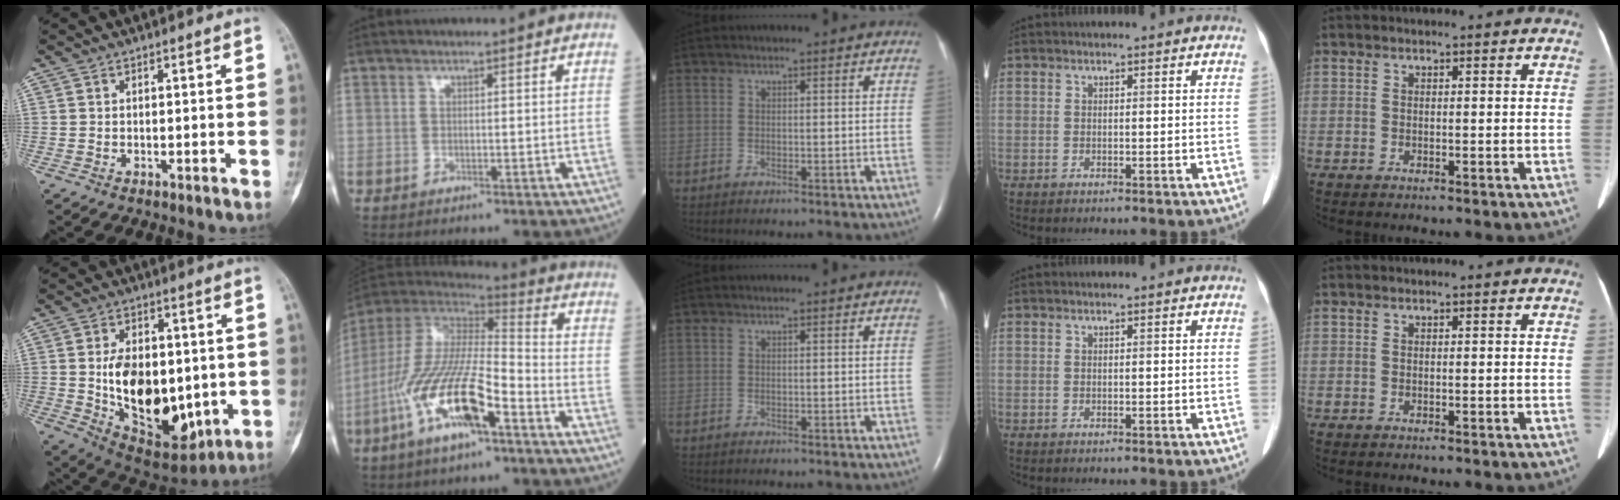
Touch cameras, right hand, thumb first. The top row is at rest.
{"thumb": {"total": 20.1, "force": [-1.0, 12.1, 16.1], "torque": [-0.211, -0.019, 0.010]}, "index": {"total": 17.5, "force": [-7.8, 4.0, 15.1], "torque": [-0.326, -0.016, -0.146]}}